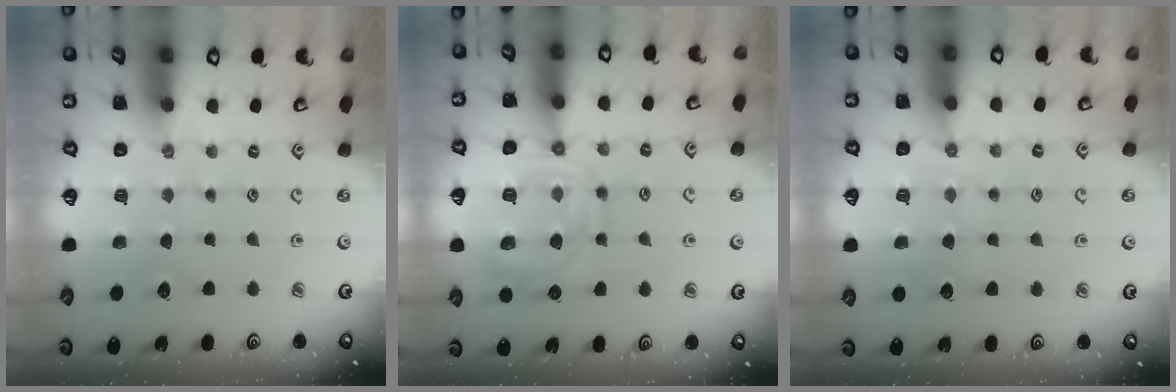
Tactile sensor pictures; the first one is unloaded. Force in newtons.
{"total": 12.7, "press": 12.7, "slide": 1.2}
{"total": 6.3, "press": 6.3, "slide": 0.7}